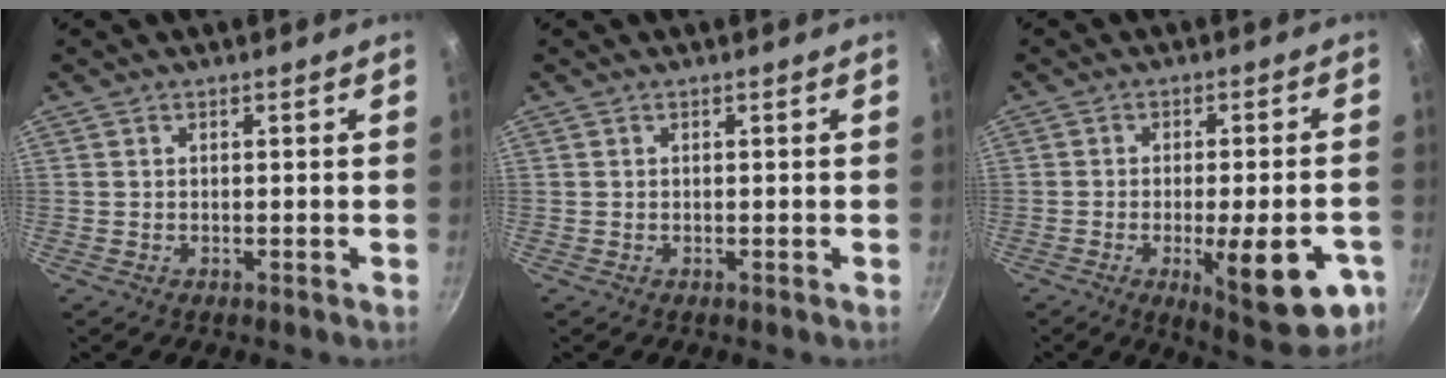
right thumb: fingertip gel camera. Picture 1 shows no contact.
{"total": 0.0}
{"total": 16.1, "force": [-5.9, 5.2, 14.1], "torque": [-0.158, 0.009, -0.069]}